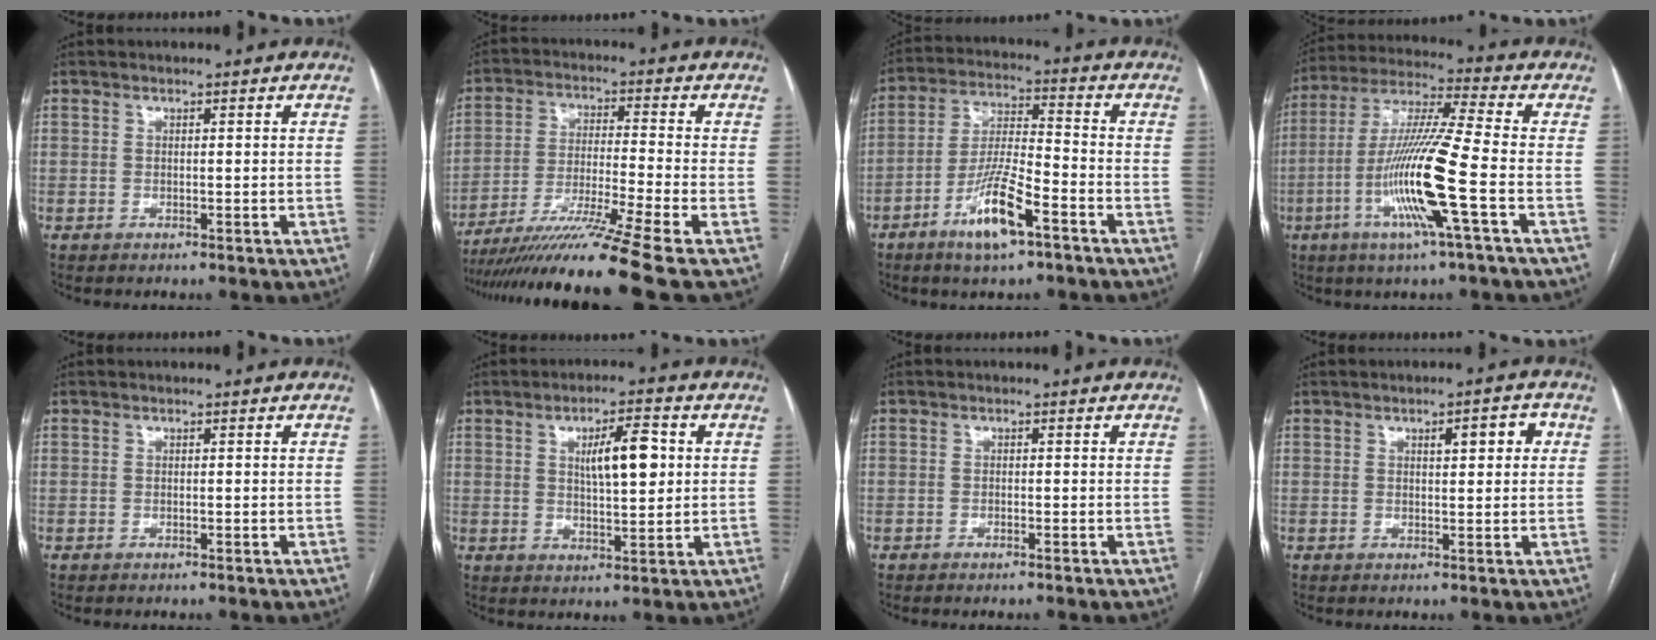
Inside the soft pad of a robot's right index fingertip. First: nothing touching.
{"total": 14.2, "force": [-10.9, -3.5, 8.4], "torque": [-0.150, -0.034, -0.190]}
{"total": 10.8, "force": [-5.9, 1.8, 8.9], "torque": [-0.176, -0.009, -0.109]}
{"total": 15.4, "force": [-4.5, -0.8, 14.7], "torque": [-0.297, -0.011, -0.095]}
{"total": 0.0}
{"total": 7.5, "force": [1.8, 1.9, 7.1], "torque": [-0.115, 0.008, 0.034]}
{"total": 0.5, "force": [-0.4, 0.0, 0.3], "torque": [-0.008, 0.000, -0.008]}
{"total": 4.1, "force": [1.4, 1.2, 3.7], "torque": [-0.050, 0.010, 0.019]}